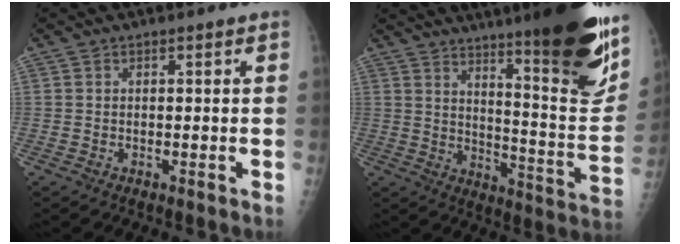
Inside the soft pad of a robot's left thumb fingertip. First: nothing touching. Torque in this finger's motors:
{"motor_torque": [3.75, 1.26, 1.35, -1.42, 0.11]}